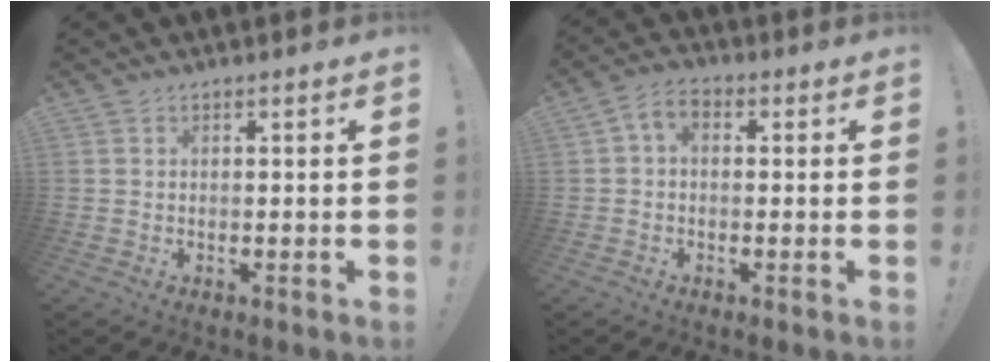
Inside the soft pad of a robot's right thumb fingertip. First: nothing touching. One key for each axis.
{"total": 3.9, "fx": -0.2, "fy": 2.8, "fz": 2.8, "tx": -0.050, "ty": 0.002, "tz": -0.004}